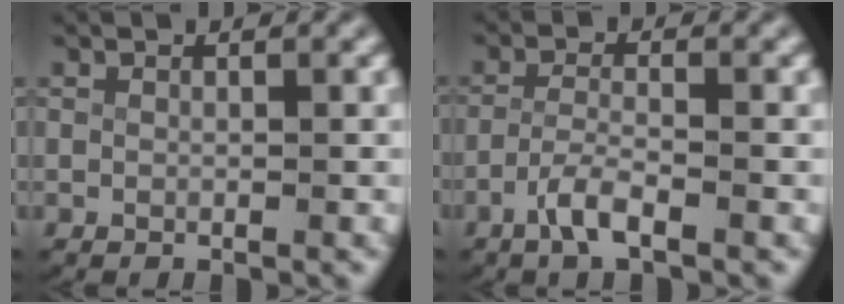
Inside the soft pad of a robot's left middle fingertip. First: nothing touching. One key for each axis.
{"total": 2.9, "fx": -2.0, "fy": 0.5, "fz": 2.0, "tx": -0.051, "ty": -0.009, "tz": -0.034}